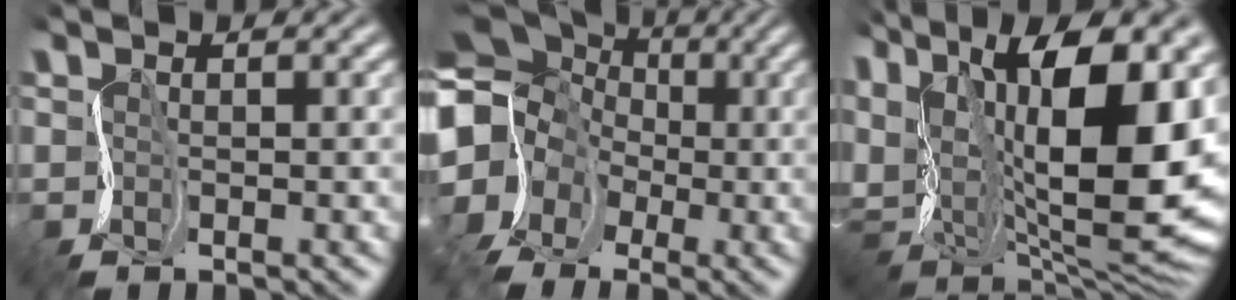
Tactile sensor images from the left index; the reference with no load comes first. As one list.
[{"total": 13.1, "force": [-1.0, 11.6, 5.9], "torque": [-0.129, 0.002, -0.052]}, {"total": 18.9, "force": [5.2, 9.4, 15.5], "torque": [-0.247, 0.026, 0.105]}]